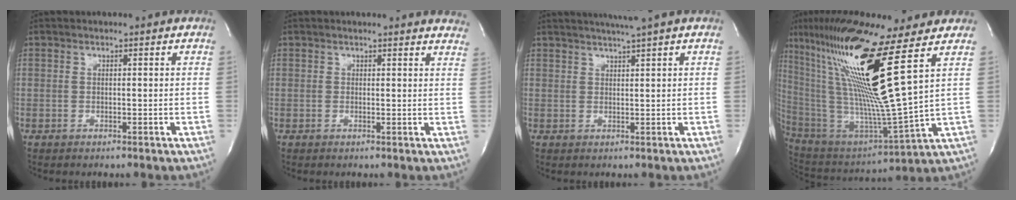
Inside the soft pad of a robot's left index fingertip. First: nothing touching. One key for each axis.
{"total": 9.3, "fx": 9.0, "fy": 1.0, "fz": 2.0, "tx": -0.005, "ty": -0.026, "tz": 0.071}
{"total": 4.1, "fx": 3.3, "fy": -1.2, "fz": 2.2, "tx": -0.037, "ty": 0.003, "tz": 0.055}
{"total": 22.3, "fx": 11.0, "fy": -1.5, "fz": 19.3, "tx": -0.380, "ty": -0.018, "tz": 0.190}